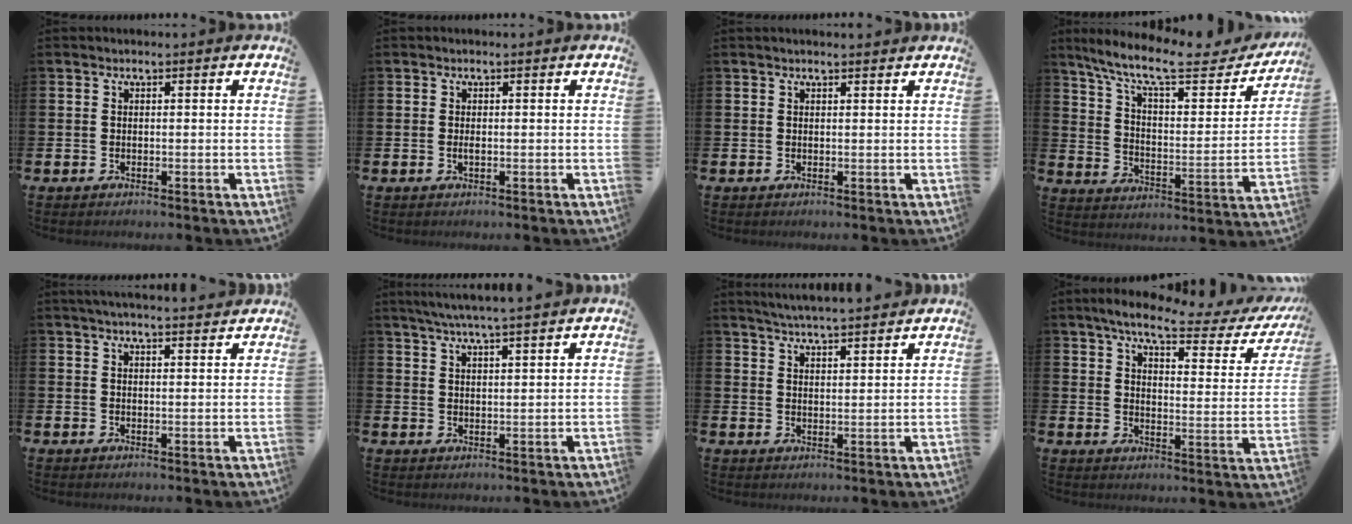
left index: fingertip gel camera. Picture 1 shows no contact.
{"total": 0.6, "force": [-0.1, 0.2, 0.6], "torque": [-0.017, 0.002, 0.000]}
{"total": 0.8, "force": [0.7, 0.0, 0.2], "torque": [0.003, -0.003, 0.012]}
{"total": 11.1, "force": [9.1, 2.8, 5.7], "torque": [-0.135, -0.057, 0.151]}
{"total": 3.2, "force": [3.1, -0.1, 0.7], "torque": [-0.020, -0.010, 0.057]}
{"total": 5.0, "force": [4.7, -0.6, 1.6], "torque": [-0.053, -0.014, 0.086]}
{"total": 4.8, "force": [4.7, -0.5, 0.4], "torque": [-0.028, -0.024, 0.086]}
{"total": 6.6, "force": [5.3, 1.2, 3.7], "torque": [-0.084, -0.033, 0.081]}